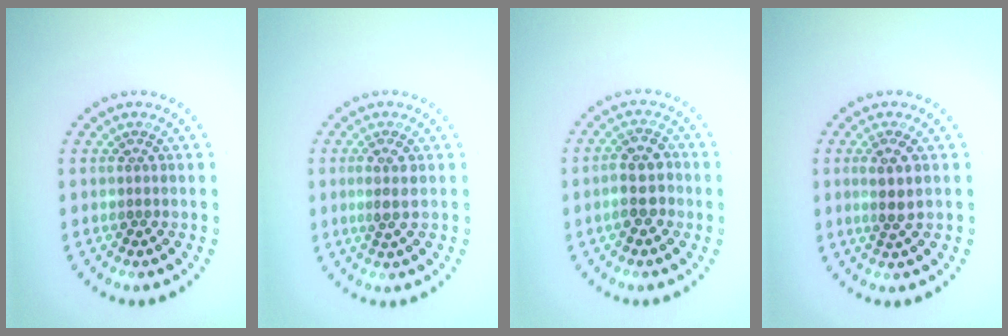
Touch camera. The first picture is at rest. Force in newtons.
{"total": 1.8, "press": 1.6, "slide": 0.9}
{"total": 2.8, "press": 2.7, "slide": 0.8}
{"total": 2.5, "press": 2.2, "slide": 1.1}